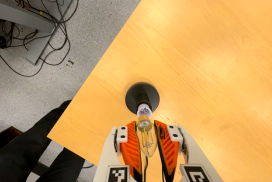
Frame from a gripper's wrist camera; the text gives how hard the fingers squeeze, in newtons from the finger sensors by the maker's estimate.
{"total": 22.5, "left": 24.2, "right": 20.8}